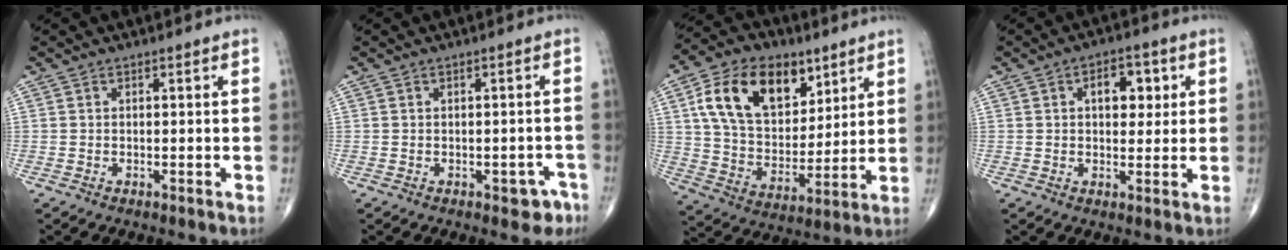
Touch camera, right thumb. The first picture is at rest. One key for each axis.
{"total": 3.5, "fx": -1.9, "fy": 2.1, "fz": 2.0, "tx": -0.002, "ty": 0.016, "tz": -0.019}
{"total": 19.8, "fx": 8.7, "fy": 12.5, "fz": 12.6, "tx": -0.187, "ty": -0.026, "tz": 0.157}
{"total": 6.9, "fx": 1.8, "fy": 4.2, "fz": 5.1, "tx": -0.039, "ty": -0.001, "tz": 0.023}